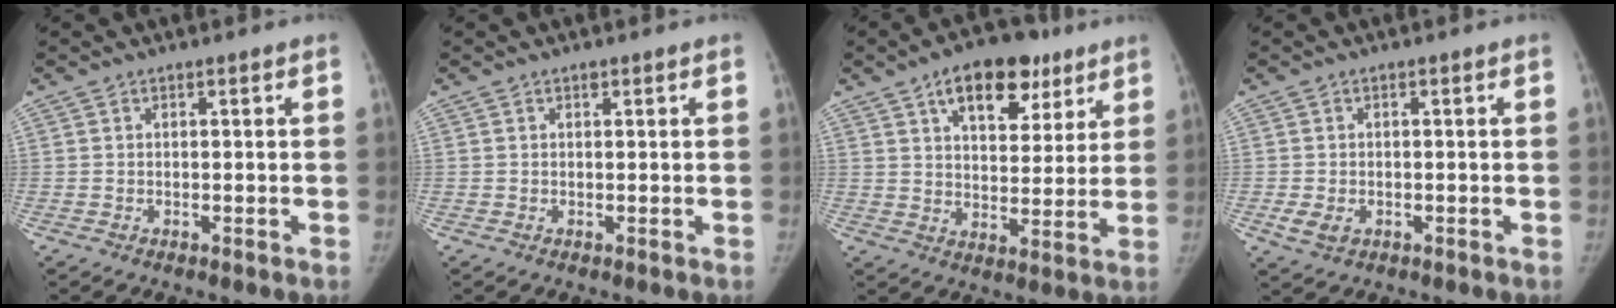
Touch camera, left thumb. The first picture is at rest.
{"total": 0.5, "force": [0.3, 0.3, 0.3], "torque": [-0.001, -0.001, 0.003]}
{"total": 14.8, "force": [8.2, 8.1, 9.2], "torque": [-0.092, -0.021, 0.124]}
{"total": 3.4, "force": [-1.1, 2.4, 2.1], "torque": [-0.040, -0.002, -0.013]}